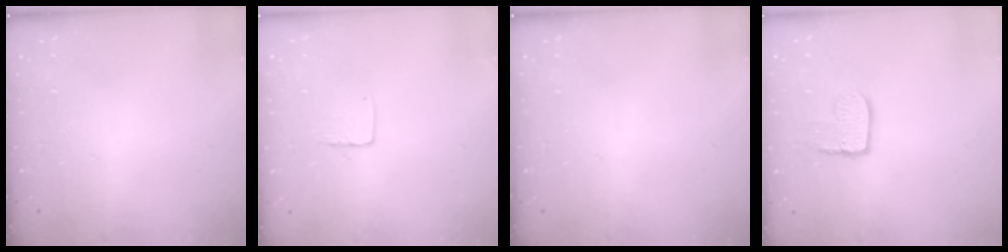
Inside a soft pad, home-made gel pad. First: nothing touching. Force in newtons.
{"total": 4.3, "press": 4.3, "slide": 0.4}
{"total": 0.0}
{"total": 8.4, "press": 8.4, "slide": 0.6}